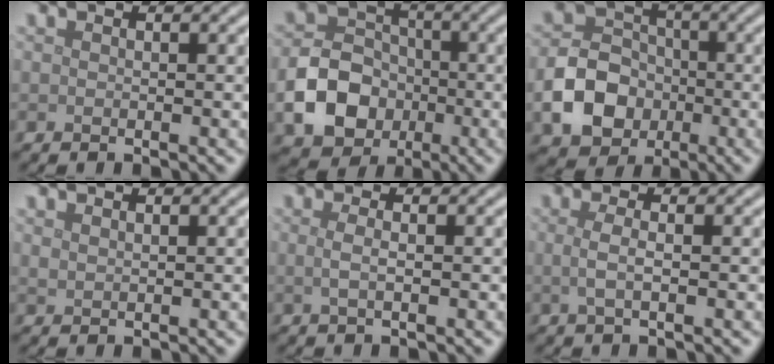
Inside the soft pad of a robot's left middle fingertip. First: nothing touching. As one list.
[{"total": 7.6, "force": [-2.4, 6.0, 3.9], "torque": [-0.073, -0.006, -0.048]}, {"total": 6.9, "force": [-2.2, 5.4, 3.5], "torque": [-0.067, -0.002, -0.047]}, {"total": 0.5, "force": [0.4, 0.2, 0.2], "torque": [-0.008, -0.001, 0.011]}, {"total": 1.4, "force": [-0.1, 0.5, 1.4], "torque": [-0.027, 0.000, -0.006]}, {"total": 2.0, "force": [-0.1, 0.7, 1.9], "torque": [-0.038, 0.000, -0.005]}]